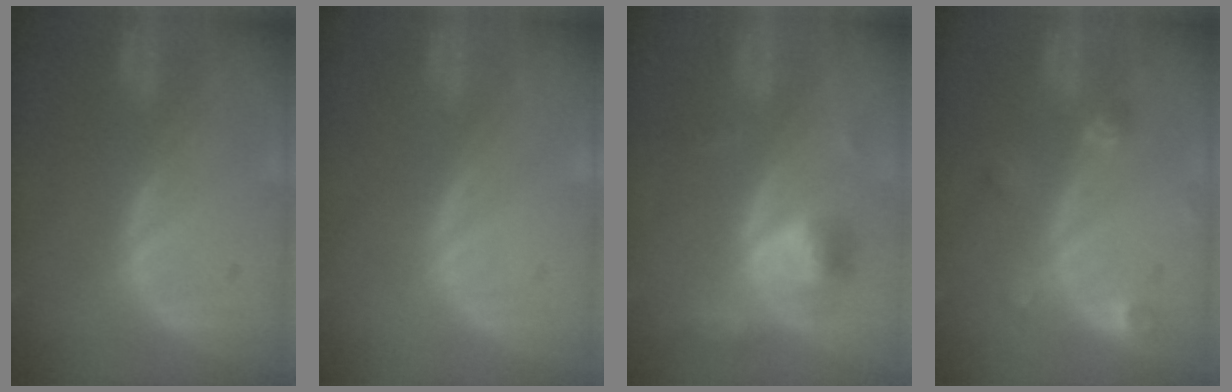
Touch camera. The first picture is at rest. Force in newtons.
{"total": 0.0}
{"total": 5.1, "press": 4.7, "slide": 1.9}
{"total": 3.2, "press": 2.9, "slide": 1.2}